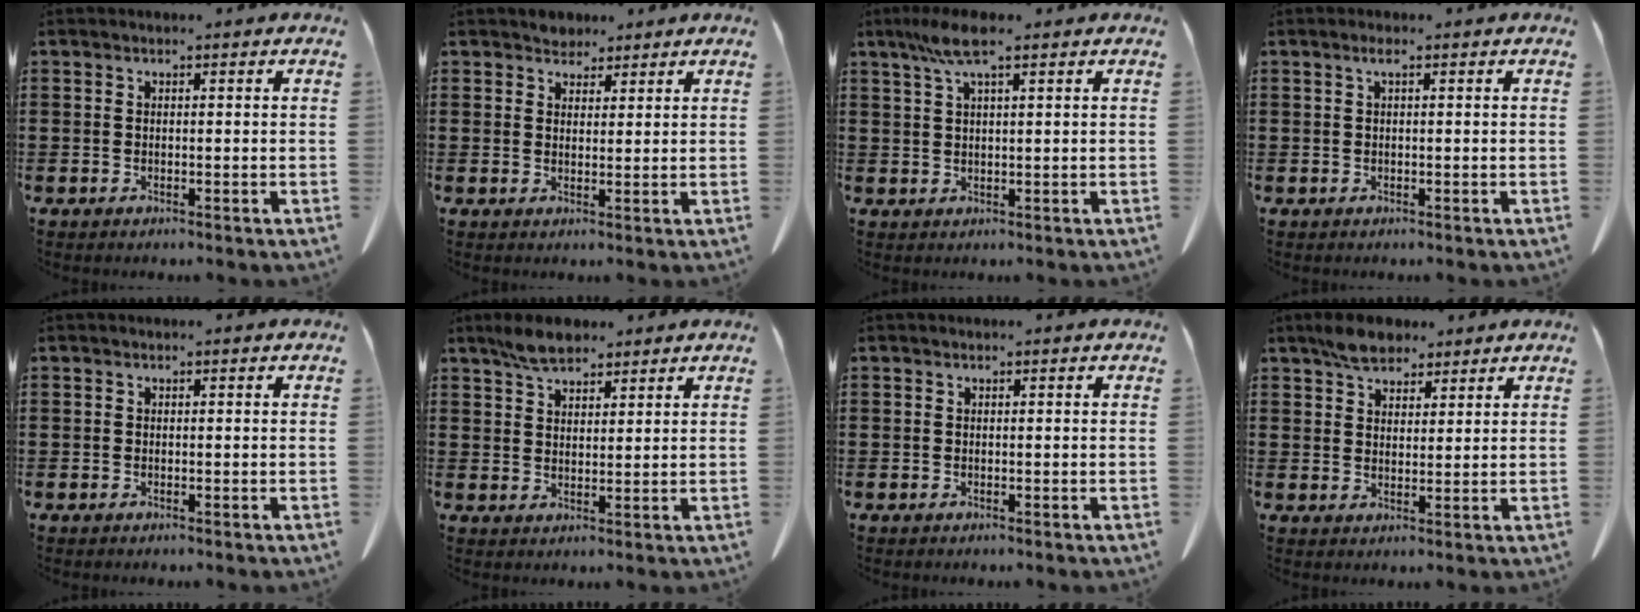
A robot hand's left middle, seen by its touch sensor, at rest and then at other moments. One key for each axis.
{"total": 2.6, "fx": 2.4, "fy": 1.1, "fz": 0.1, "tx": -0.008, "ty": 0.002, "tz": 0.046}
{"total": 5.1, "fx": 2.9, "fy": 0.9, "fz": 4.1, "tx": -0.088, "ty": 0.006, "tz": 0.050}
{"total": 1.1, "fx": 0.3, "fy": 0.2, "fz": 1.1, "tx": -0.022, "ty": 0.003, "tz": 0.005}
{"total": 0.0}
{"total": 4.9, "fx": 3.8, "fy": 2.1, "fz": 2.2, "tx": -0.053, "ty": 0.005, "tz": 0.072}
{"total": 0.0}
{"total": 5.2, "fx": 4.1, "fy": 2.6, "fz": 1.9, "tx": -0.041, "ty": 0.003, "tz": 0.078}